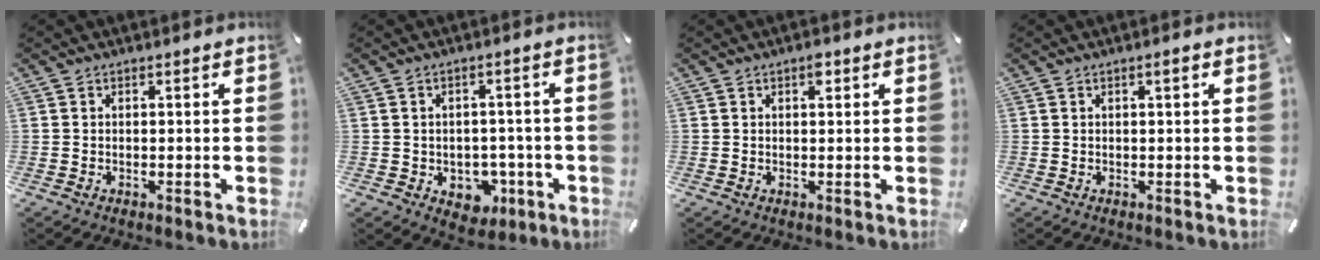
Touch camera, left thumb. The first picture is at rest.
{"total": 6.3, "force": [-1.5, 5.5, 2.7], "torque": [-0.020, 0.006, -0.023]}
{"total": 2.1, "force": [0.9, 1.1, 1.6], "torque": [-0.018, -0.002, 0.011]}
{"total": 1.2, "force": [0.3, 0.2, 1.1], "torque": [-0.021, 0.002, 0.005]}